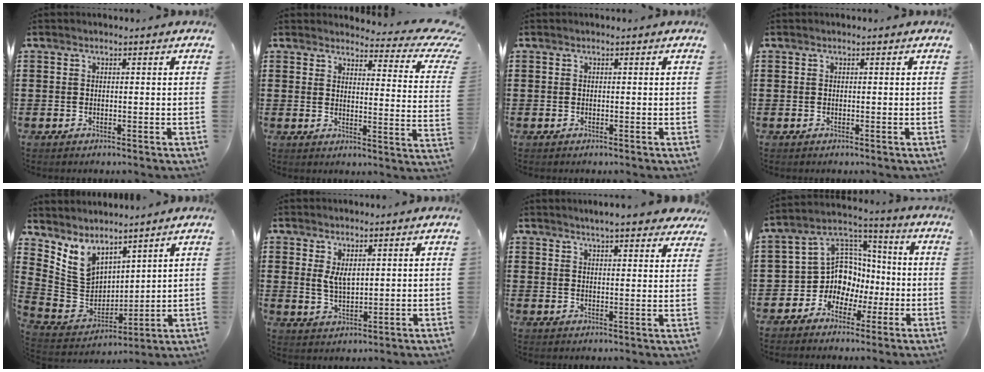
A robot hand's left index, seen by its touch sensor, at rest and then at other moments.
{"total": 4.8, "force": [4.0, 1.0, 2.5], "torque": [-0.044, -0.034, 0.061]}
{"total": 0.0}
{"total": 0.0}
{"total": 6.9, "force": [4.6, 4.4, 2.4], "torque": [-0.091, -0.034, 0.090]}
{"total": 3.4, "force": [1.5, 1.6, 2.6], "torque": [-0.056, 0.004, 0.028]}
{"total": 4.6, "force": [4.3, 0.0, 1.6], "torque": [-0.045, -0.013, 0.077]}
{"total": 10.0, "force": [-2.4, 9.0, 3.5], "torque": [-0.110, 0.000, -0.044]}